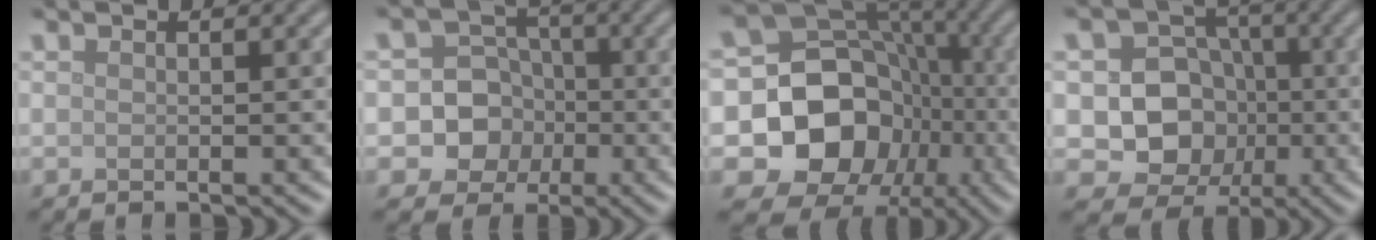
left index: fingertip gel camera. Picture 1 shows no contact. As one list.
[{"total": 7.2, "force": [-1.5, 6.8, 1.7], "torque": [-0.009, 0.019, -0.047]}, {"total": 14.4, "force": [-2.7, 12.4, 6.8], "torque": [-0.114, -0.014, -0.074]}, {"total": 7.1, "force": [-0.6, 6.5, 2.9], "torque": [-0.024, -0.002, -0.031]}]